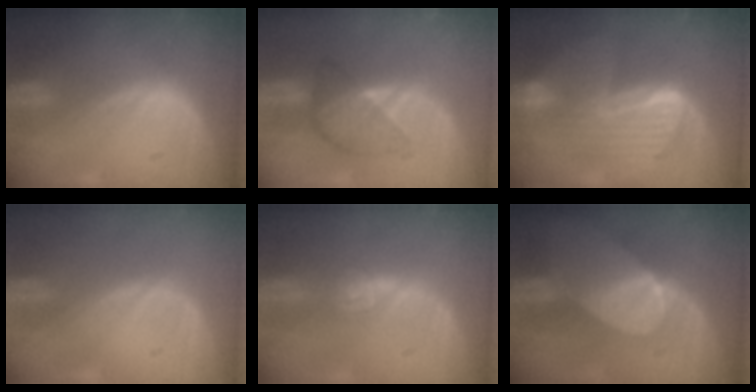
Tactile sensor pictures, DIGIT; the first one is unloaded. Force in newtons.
{"total": 5.5, "press": 5.4, "slide": 0.4}
{"total": 9.3, "press": 9.2, "slide": 0.7}
{"total": 0.0}
{"total": 4.4, "press": 3.9, "slide": 2.0}
{"total": 7.4, "press": 6.8, "slide": 2.8}